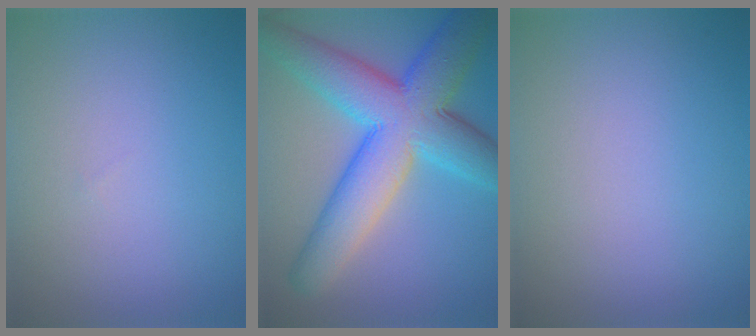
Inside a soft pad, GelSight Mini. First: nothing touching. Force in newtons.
{"total": 10.9, "press": 10.9, "slide": 0.1}
{"total": 0.0}